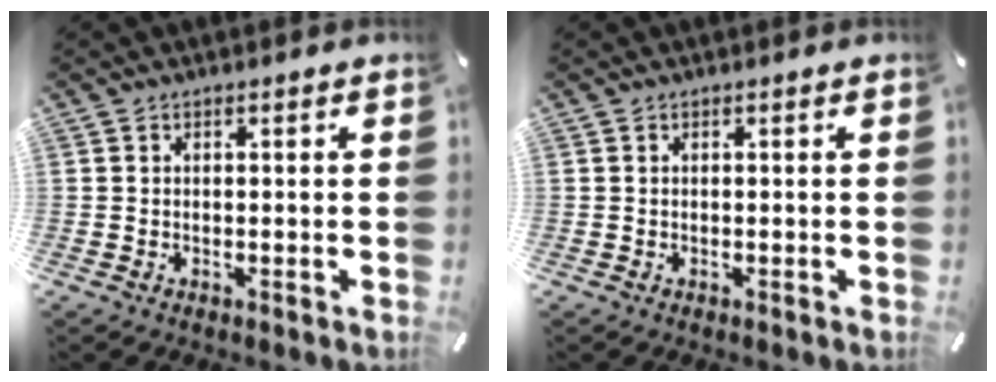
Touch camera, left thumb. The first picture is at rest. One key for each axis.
{"total": 0.0}